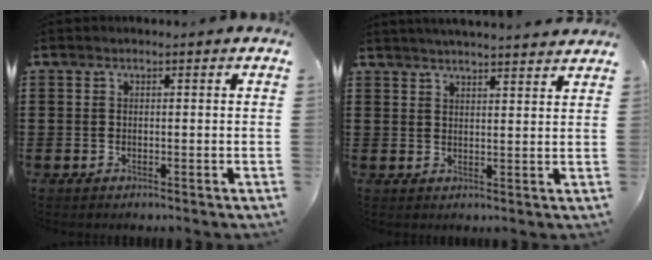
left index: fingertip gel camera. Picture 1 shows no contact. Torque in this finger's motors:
{"motor_torque": [0.88, -0.24, 0.55, 0.12]}